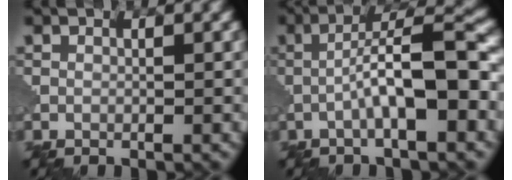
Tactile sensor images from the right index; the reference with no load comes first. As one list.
[{"total": 7.4, "force": [-1.7, 1.6, 7.1], "torque": [-0.110, 0.020, -0.029]}]